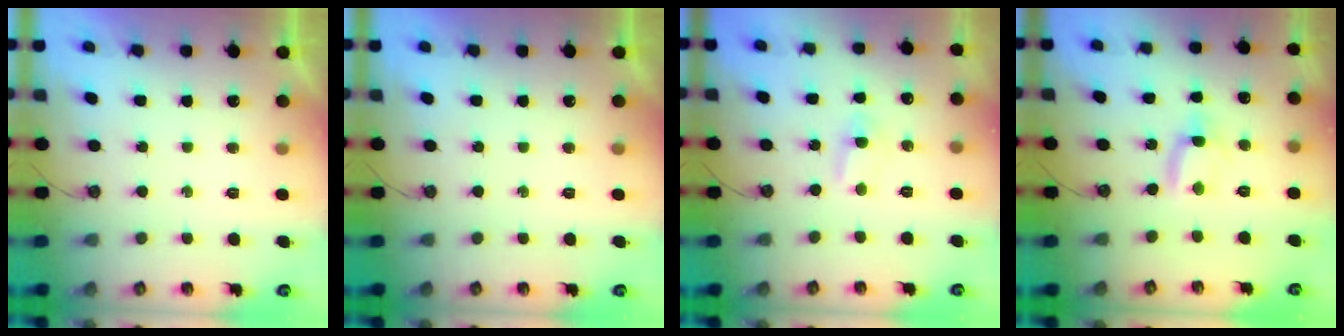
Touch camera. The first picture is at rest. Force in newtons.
{"total": 0.0}
{"total": 2.0, "press": 1.9, "slide": 0.8}
{"total": 2.8, "press": 2.8, "slide": 0.2}